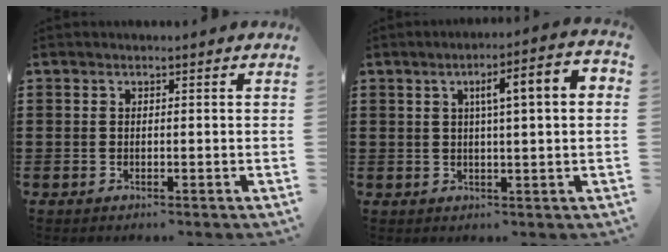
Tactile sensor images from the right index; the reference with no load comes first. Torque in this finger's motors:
{"motor_torque": [1.77, 0.14, 0.54, 0.19]}